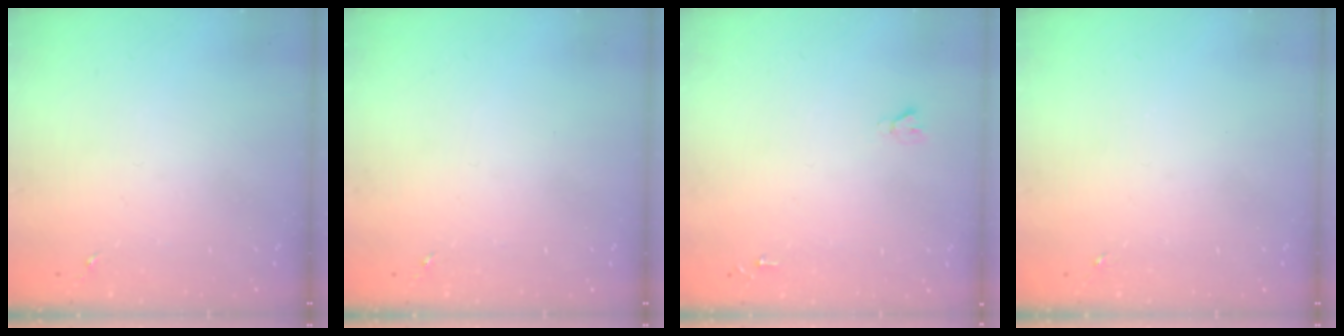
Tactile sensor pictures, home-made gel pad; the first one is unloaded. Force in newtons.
{"total": 0.0}
{"total": 1.9, "press": 1.9, "slide": 0.2}
{"total": 0.0}